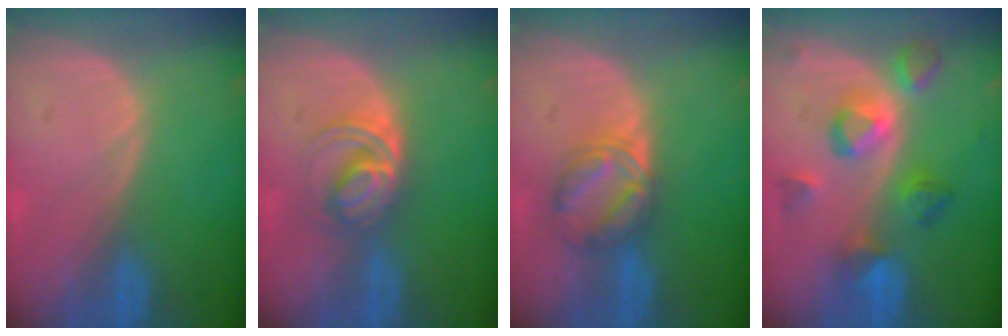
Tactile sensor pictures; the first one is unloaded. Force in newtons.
{"total": 5.4, "press": 5.3, "slide": 1.1}
{"total": 5.7, "press": 5.7, "slide": 0.7}
{"total": 7.6, "press": 7.5, "slide": 1.4}